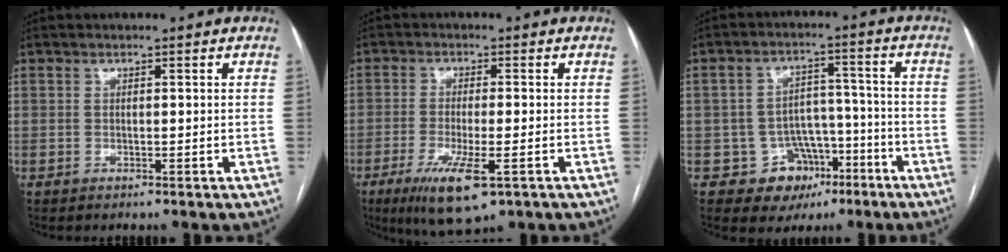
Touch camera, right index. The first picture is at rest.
{"total": 9.2, "force": [-4.6, 1.8, 7.8], "torque": [-0.140, -0.025, -0.072]}
{"total": 8.1, "force": [-3.9, 7.0, 1.6], "torque": [0.001, 0.030, -0.047]}